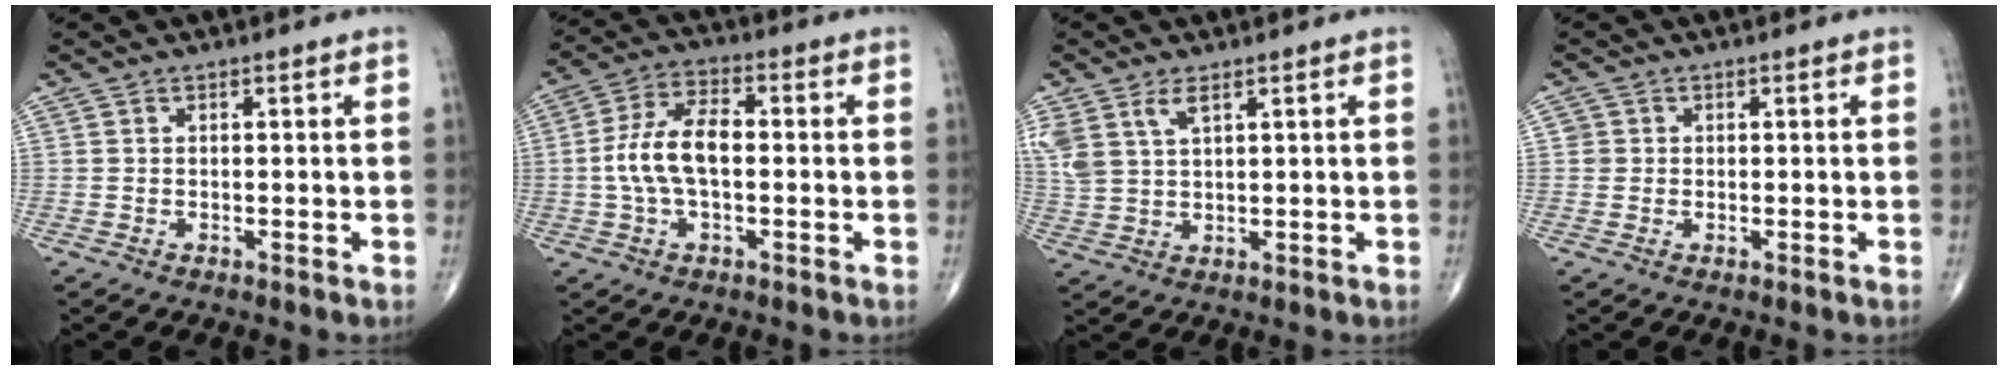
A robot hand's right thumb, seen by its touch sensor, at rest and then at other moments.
{"total": 9.9, "force": [-0.5, 5.0, 8.5], "torque": [-0.176, 0.026, -0.015]}
{"total": 6.7, "force": [3.7, 3.2, 4.6], "torque": [-0.105, -0.006, 0.082]}
{"total": 1.4, "force": [0.1, 1.3, 0.1], "torque": [0.008, 0.004, 0.000]}